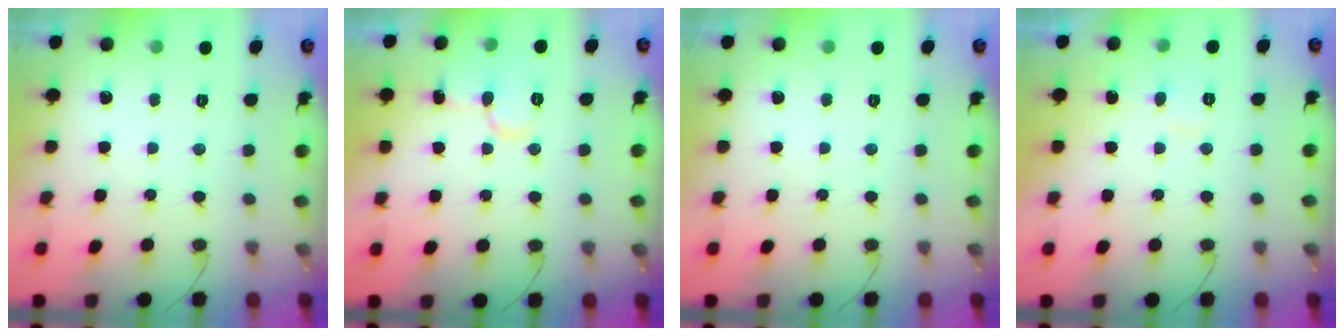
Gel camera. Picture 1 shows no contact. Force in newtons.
{"total": 8.1, "press": 8.1, "slide": 0.8}
{"total": 0.0}
{"total": 3.8, "press": 3.8, "slide": 0.3}